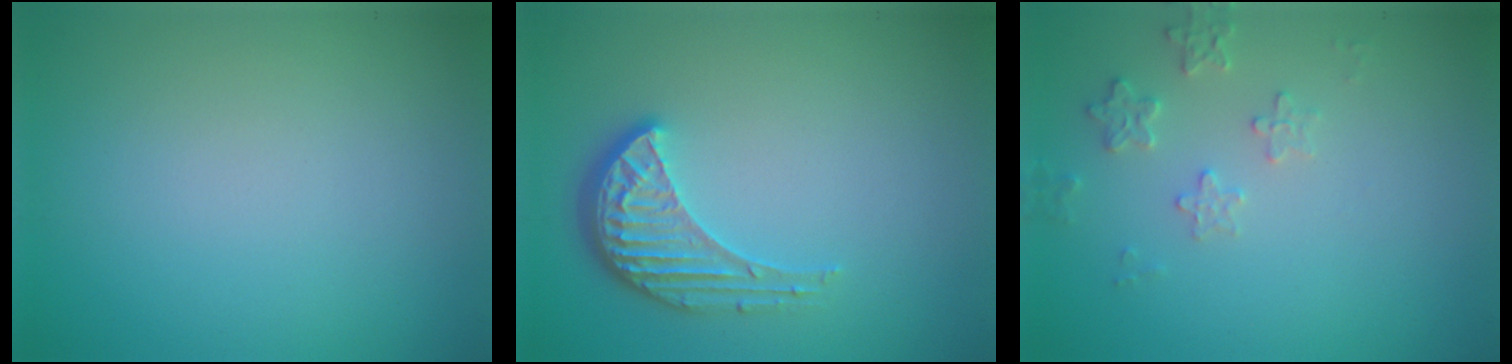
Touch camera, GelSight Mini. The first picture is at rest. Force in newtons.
{"total": 4.1, "press": 3.1, "slide": 2.7}
{"total": 1.9, "press": 1.8, "slide": 0.2}